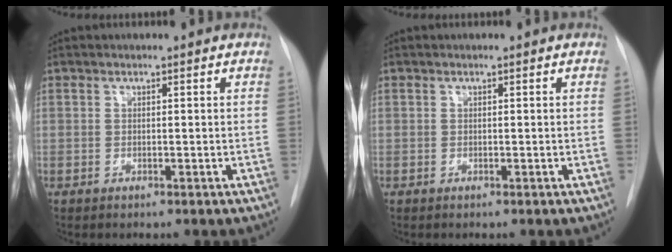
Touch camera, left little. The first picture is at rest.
{"total": 0.0}